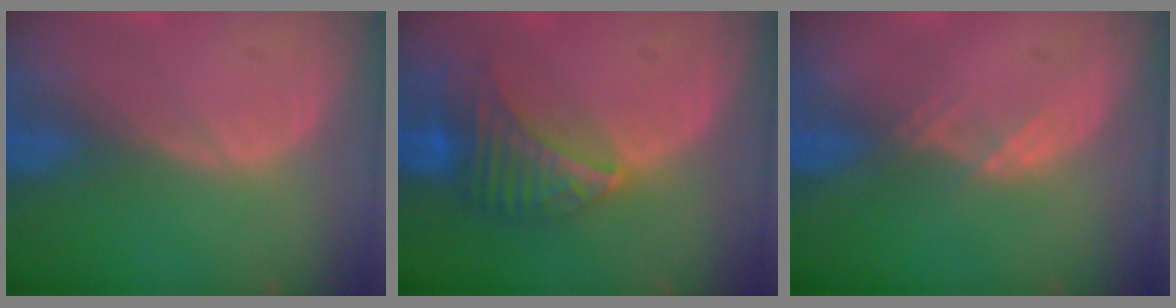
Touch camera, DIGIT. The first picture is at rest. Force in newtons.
{"total": 6.8, "press": 6.6, "slide": 1.4}
{"total": 1.5, "press": 1.3, "slide": 0.8}